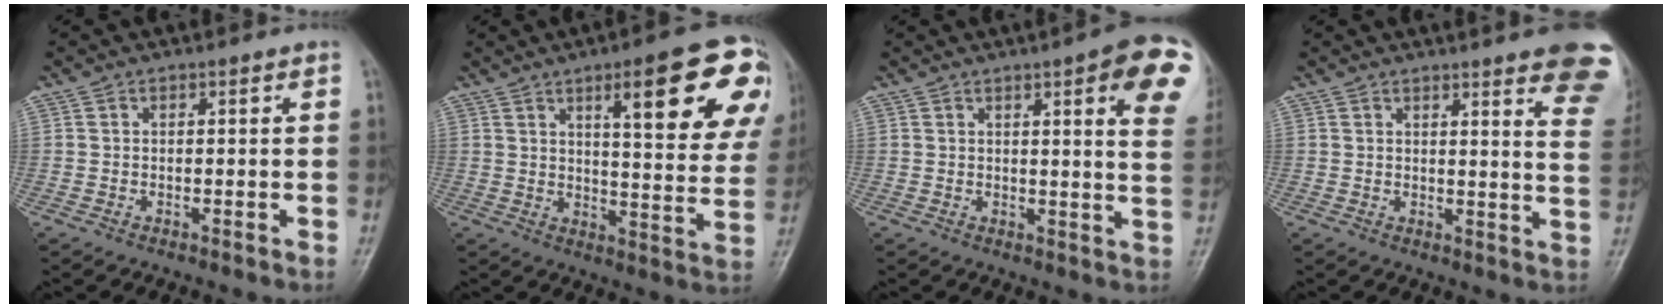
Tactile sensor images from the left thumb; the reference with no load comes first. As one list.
[{"total": 20.4, "force": [9.2, 5.1, 17.5], "torque": [-0.192, -0.026, 0.121]}, {"total": 13.4, "force": [5.9, 2.7, 11.7], "torque": [-0.117, -0.021, 0.061]}, {"total": 15.2, "force": [10.7, 2.3, 10.6], "torque": [-0.106, -0.053, 0.109]}]